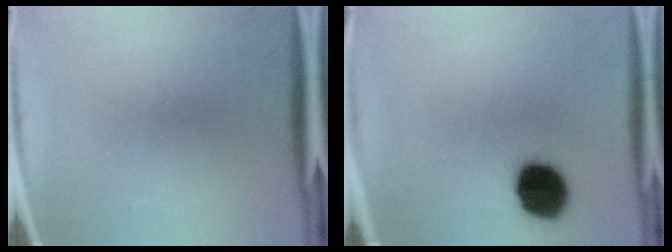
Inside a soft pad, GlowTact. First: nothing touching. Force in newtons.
{"total": 12.9}